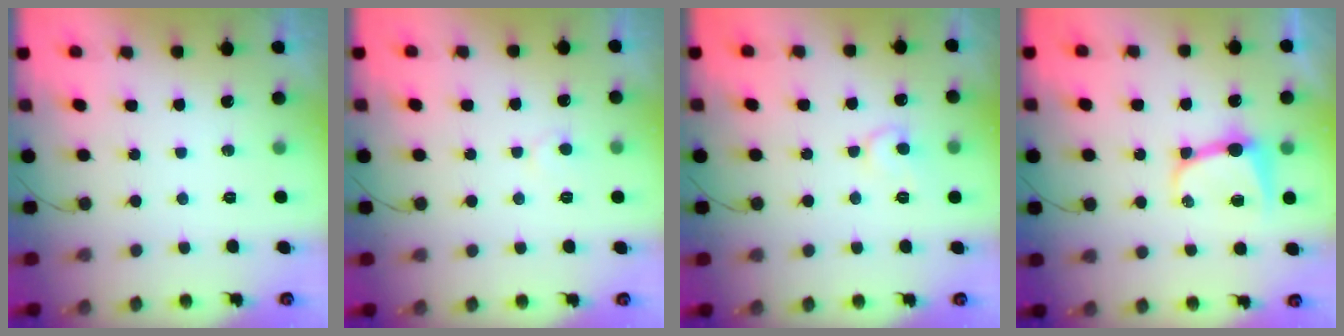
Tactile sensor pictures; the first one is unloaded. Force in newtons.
{"total": 4.9, "press": 4.9, "slide": 0.5}
{"total": 7.2, "press": 7.1, "slide": 0.6}
{"total": 8.5, "press": 8.5, "slide": 1.0}